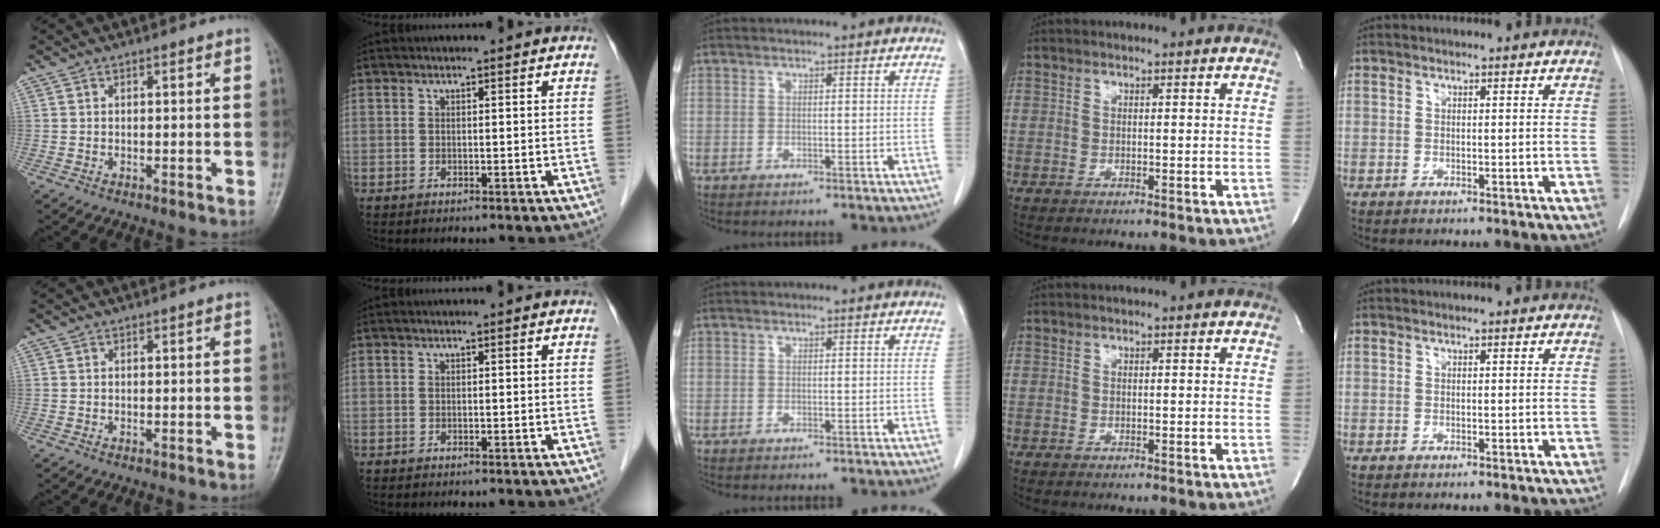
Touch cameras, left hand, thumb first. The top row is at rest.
{}